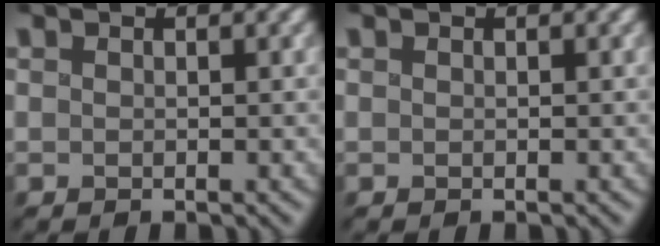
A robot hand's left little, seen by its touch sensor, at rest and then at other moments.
{"total": 0.0}